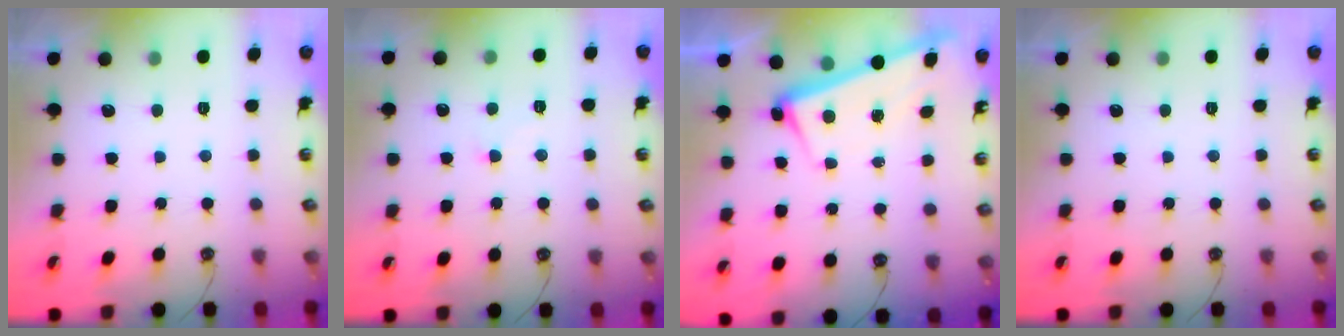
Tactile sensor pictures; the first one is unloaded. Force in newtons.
{"total": 2.2, "press": 2.1, "slide": 0.6}
{"total": 2.6, "press": 2.3, "slide": 1.2}
{"total": 0.0}